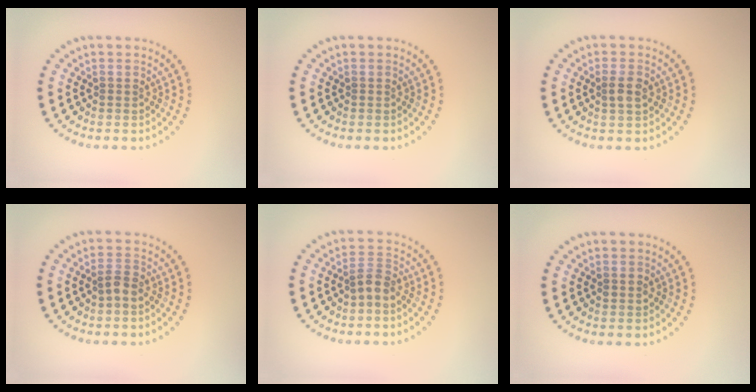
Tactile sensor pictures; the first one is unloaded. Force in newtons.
{"total": 0.0}
{"total": 1.8, "press": 1.8, "slide": 0.4}
{"total": 1.5, "press": 1.4, "slide": 0.6}
{"total": 1.9, "press": 1.5, "slide": 1.1}
{"total": 1.0, "press": 1.0, "slide": 0.1}